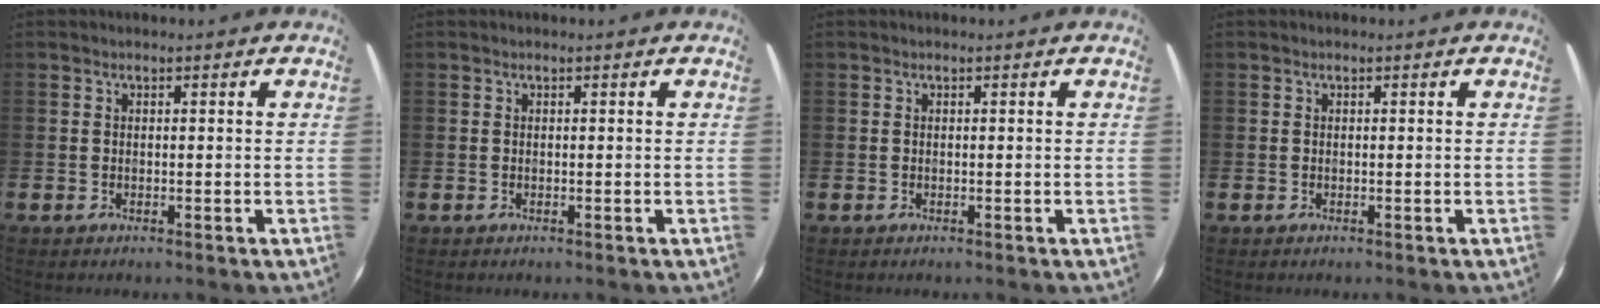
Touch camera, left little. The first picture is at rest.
{"total": 0.0}
{"total": 0.0}
{"total": 0.0}